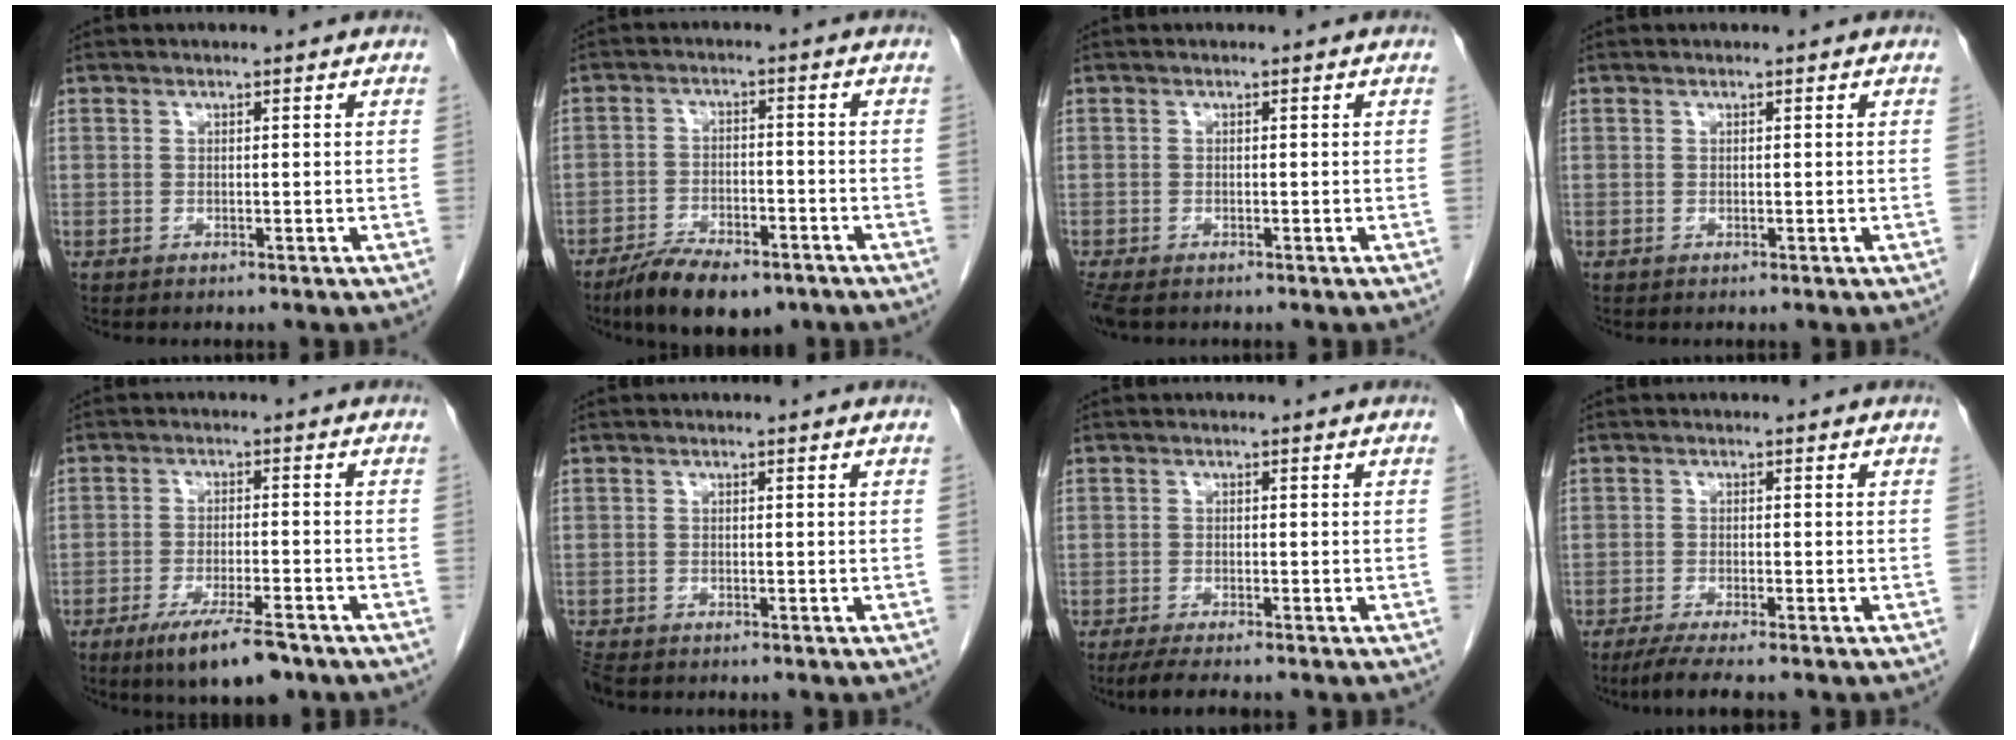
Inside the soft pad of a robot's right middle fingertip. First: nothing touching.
{"total": 9.6, "force": [-7.0, 3.6, 5.6], "torque": [-0.088, -0.007, -0.115]}
{"total": 3.8, "force": [-2.8, 1.6, 2.1], "torque": [-0.047, -0.013, -0.048]}
{"total": 0.0}
{"total": 9.2, "force": [-6.3, 1.7, 6.5], "torque": [-0.108, -0.016, -0.099]}
{"total": 2.7, "force": [-2.3, 0.9, 1.0], "torque": [-0.027, -0.008, -0.042]}
{"total": 4.7, "force": [-3.8, 0.4, 2.7], "torque": [-0.046, -0.011, -0.060]}
{"total": 5.3, "force": [-4.2, 0.1, 3.3], "torque": [-0.054, -0.012, -0.068]}